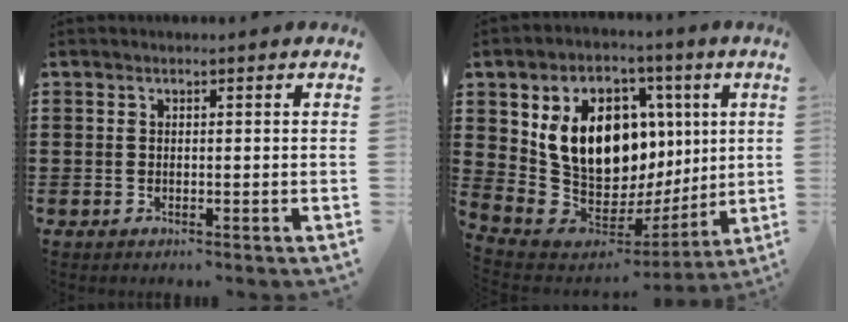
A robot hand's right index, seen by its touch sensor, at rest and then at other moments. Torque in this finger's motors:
{"motor_torque": [2.14, 0.00, 1.05, 0.21]}